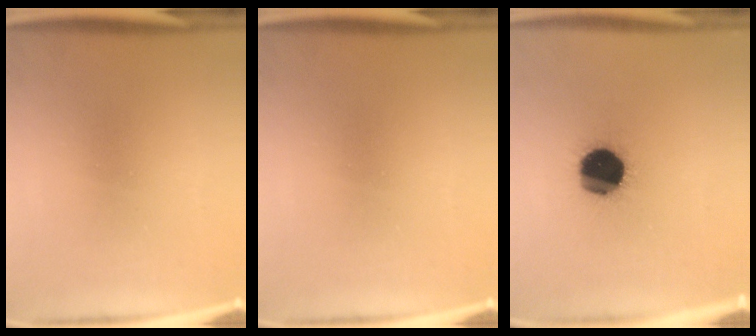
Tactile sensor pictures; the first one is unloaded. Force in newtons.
{"total": 0.0}
{"total": 17.6}